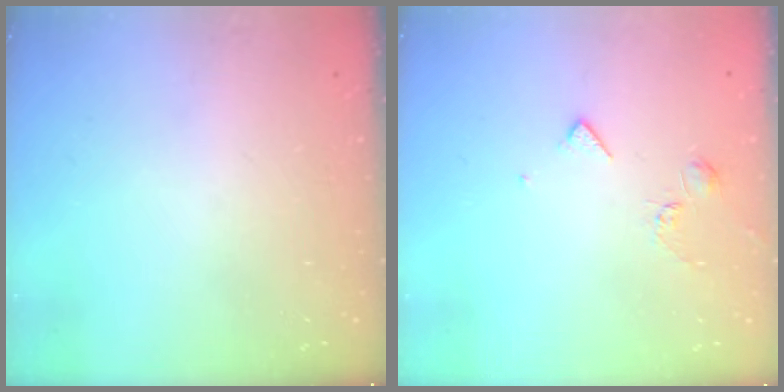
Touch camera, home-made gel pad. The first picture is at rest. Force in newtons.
{"total": 4.7, "press": 4.6, "slide": 0.9}